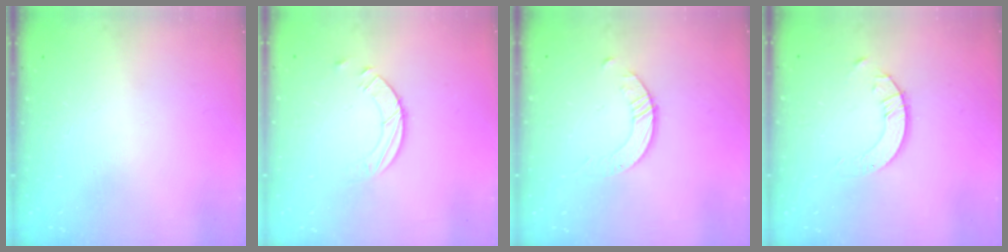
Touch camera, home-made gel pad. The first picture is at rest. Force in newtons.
{"total": 3.7, "press": 3.7, "slide": 0.4}
{"total": 1.7, "press": 1.7, "slide": 0.2}
{"total": 2.7, "press": 2.7, "slide": 0.2}